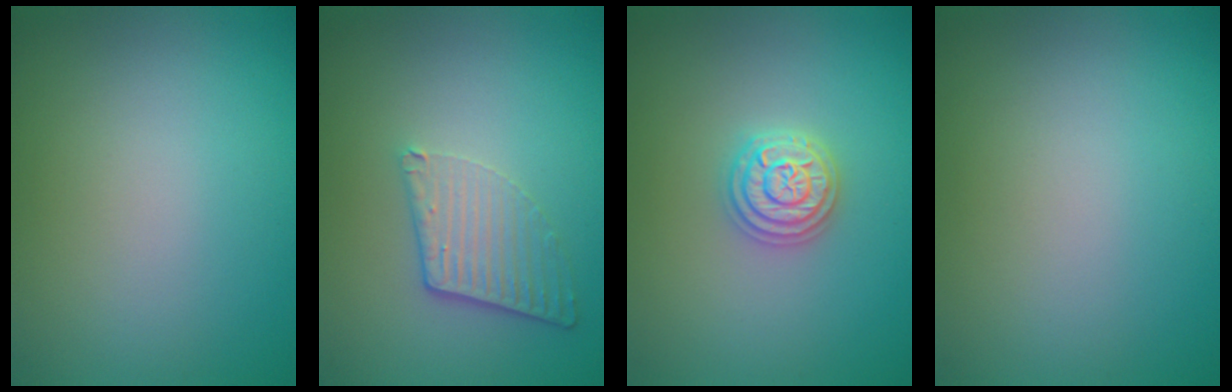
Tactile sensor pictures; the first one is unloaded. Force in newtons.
{"total": 3.2, "press": 2.7, "slide": 1.6}
{"total": 3.7, "press": 3.6, "slide": 0.5}
{"total": 0.0}